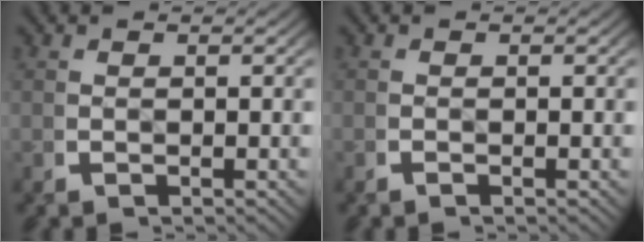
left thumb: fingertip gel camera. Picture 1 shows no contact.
{"total": 0.6, "force": [-0.5, -0.1, 0.3], "torque": [-0.004, 0.001, -0.013]}